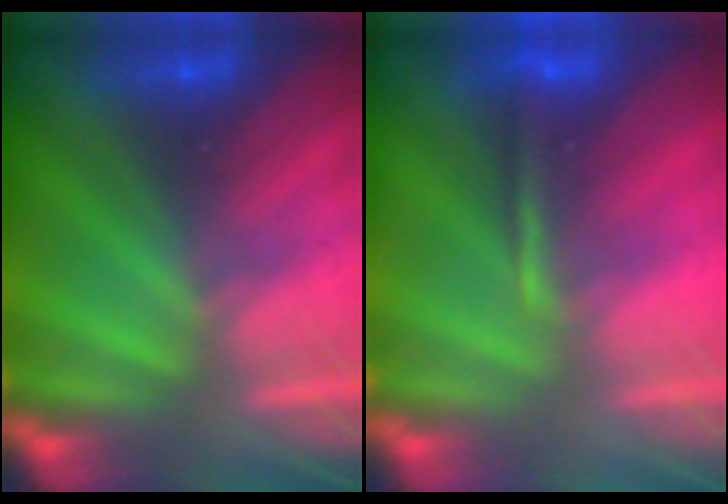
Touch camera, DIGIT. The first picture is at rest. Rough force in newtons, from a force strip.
{"total": 1.3}